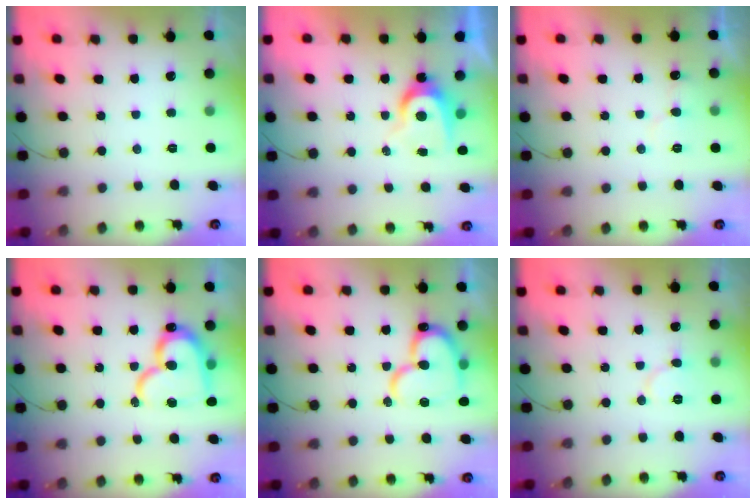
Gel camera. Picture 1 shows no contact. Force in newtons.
{"total": 7.2, "press": 7.2, "slide": 0.5}
{"total": 5.4, "press": 5.4, "slide": 0.2}
{"total": 18.4, "press": 18.3, "slide": 1.5}
{"total": 17.4, "press": 17.3, "slide": 1.3}
{"total": 7.0, "press": 7.0, "slide": 0.5}